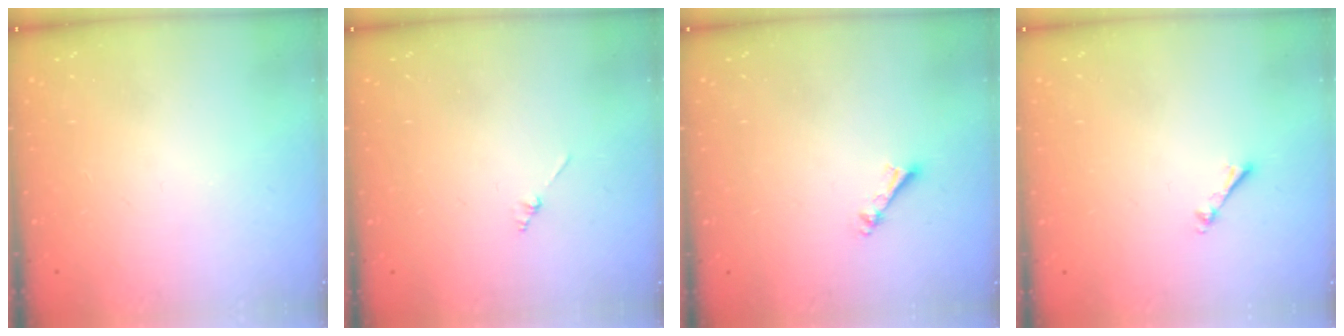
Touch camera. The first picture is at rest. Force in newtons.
{"total": 0.8, "press": 0.8, "slide": 0.2}
{"total": 3.6, "press": 3.6, "slide": 0.3}
{"total": 1.0, "press": 1.0, "slide": 0.2}